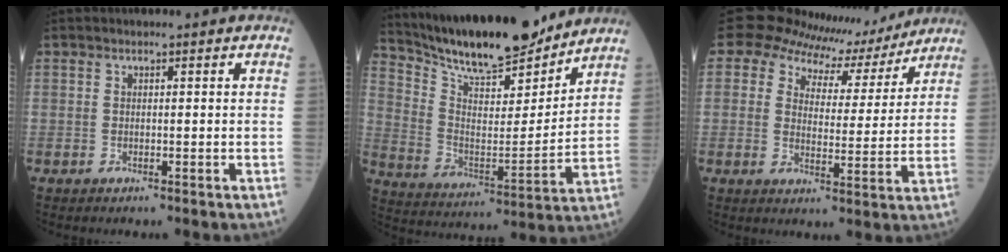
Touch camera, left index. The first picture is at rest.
{"total": 18.2, "force": [16.5, 3.0, 7.0], "torque": [-0.136, -0.016, 0.276]}
{"total": 10.2, "force": [9.1, 4.2, 2.0], "torque": [-0.036, 0.004, 0.116]}